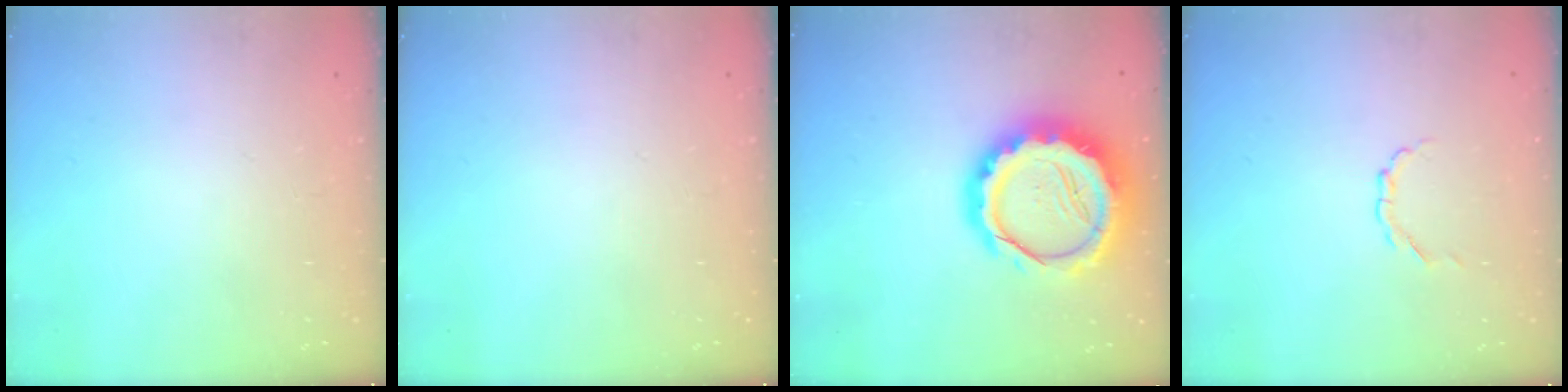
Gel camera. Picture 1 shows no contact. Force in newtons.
{"total": 0.0}
{"total": 19.6, "press": 19.1, "slide": 4.1}
{"total": 1.7, "press": 1.7, "slide": 0.1}